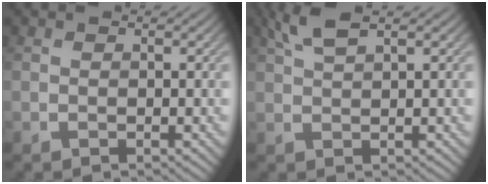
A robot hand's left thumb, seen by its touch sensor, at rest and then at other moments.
{"total": 3.8, "force": [2.2, 0.8, 3.0], "torque": [-0.063, 0.016, 0.048]}